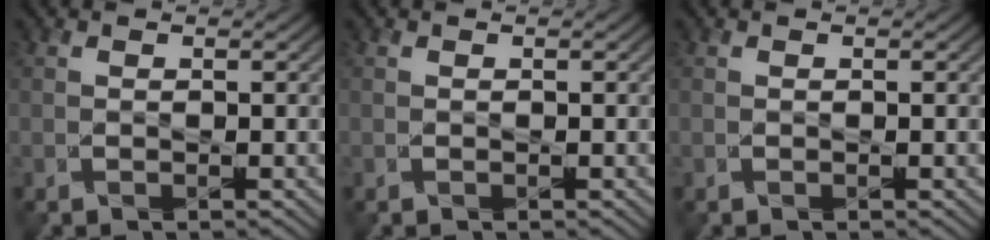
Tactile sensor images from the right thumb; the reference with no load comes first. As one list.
[{"total": 0.0}, {"total": 0.0}]